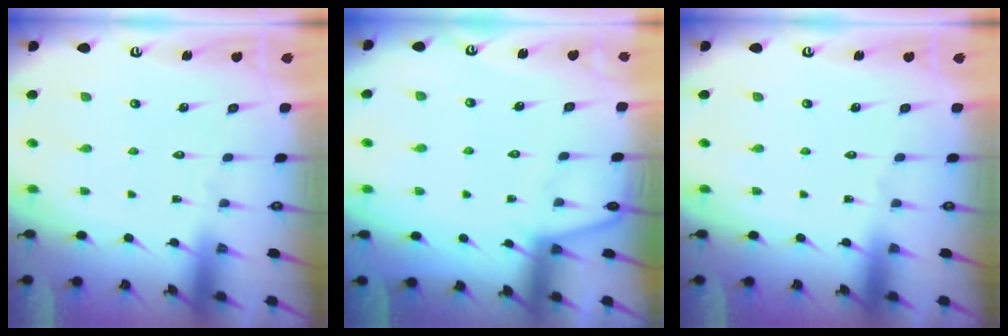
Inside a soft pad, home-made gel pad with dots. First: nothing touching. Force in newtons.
{"total": 3.1, "press": 3.1, "slide": 0.4}
{"total": 0.0}